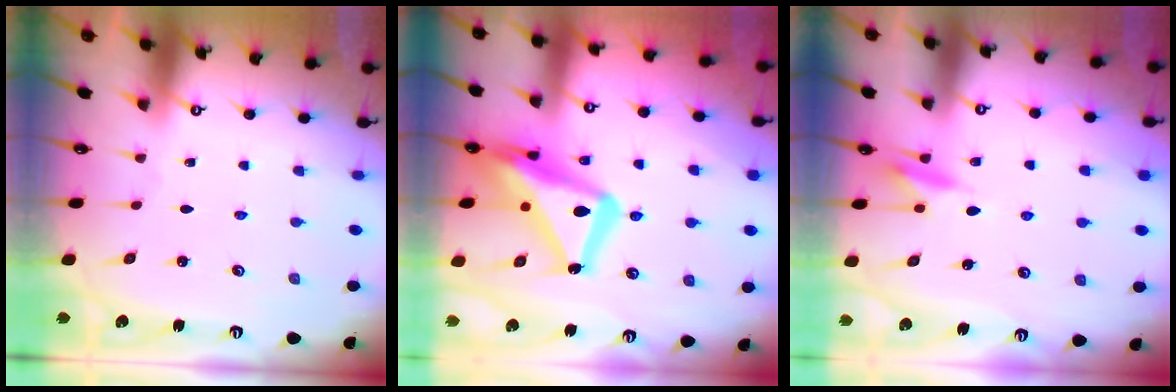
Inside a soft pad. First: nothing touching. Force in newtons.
{"total": 21.0, "press": 20.9, "slide": 1.8}
{"total": 8.4, "press": 8.3, "slide": 0.9}